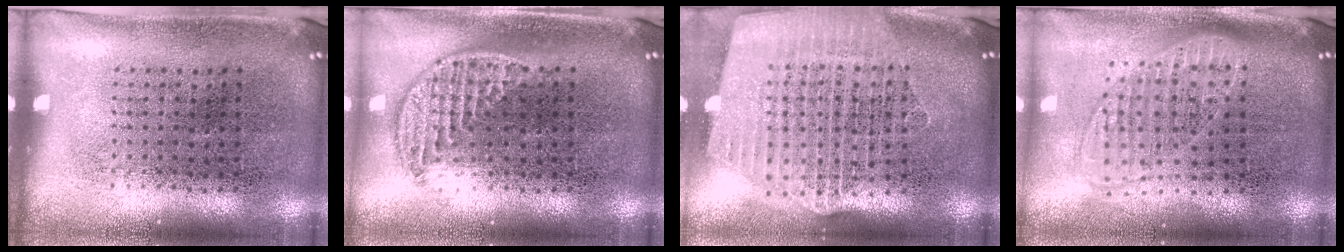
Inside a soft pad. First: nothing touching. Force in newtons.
{"total": 1.3, "press": 1.2, "slide": 0.7}
{"total": 2.5, "press": 2.1, "slide": 1.3}
{"total": 1.8, "press": 1.5, "slide": 1.0}